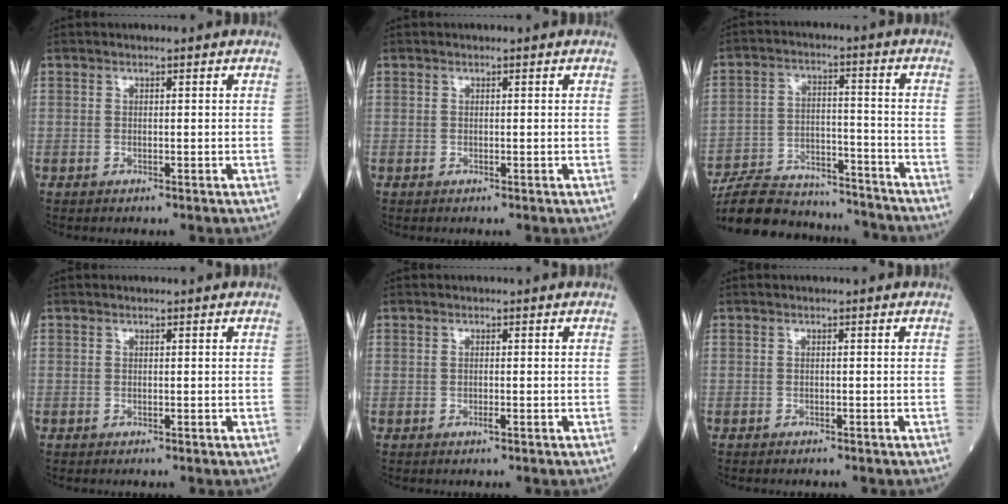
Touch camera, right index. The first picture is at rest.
{"total": 0.0}
{"total": 19.0, "force": [-17.8, 4.4, 4.9], "torque": [-0.114, 0.009, -0.272]}
{"total": 0.0}
{"total": 0.7, "force": [-0.3, 0.0, 0.6], "torque": [-0.014, -0.002, -0.004]}
{"total": 0.8, "force": [-0.8, 0.2, 0.3], "torque": [-0.007, -0.001, -0.010]}